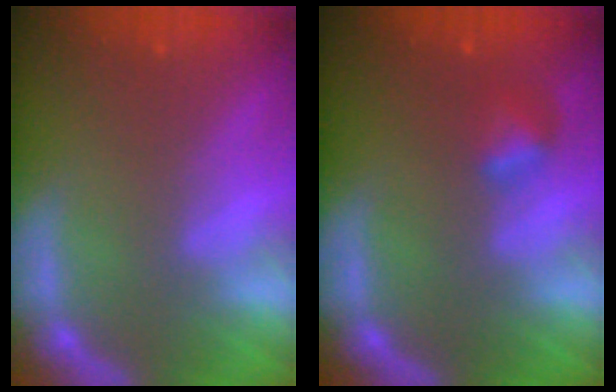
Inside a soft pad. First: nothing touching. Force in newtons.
{"total": 1.9}